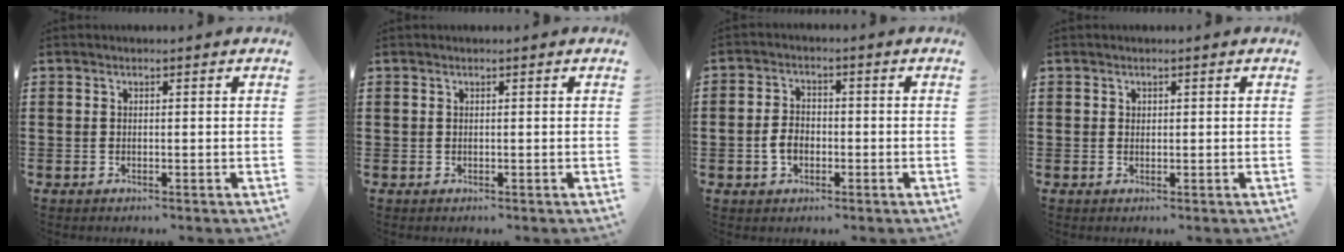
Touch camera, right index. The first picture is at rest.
{"total": 0.0}
{"total": 3.6, "force": [-1.1, 2.6, 2.3], "torque": [-0.054, 0.003, -0.023]}
{"total": 0.6, "force": [0.3, 0.5, 0.1], "torque": [-0.004, 0.002, 0.006]}